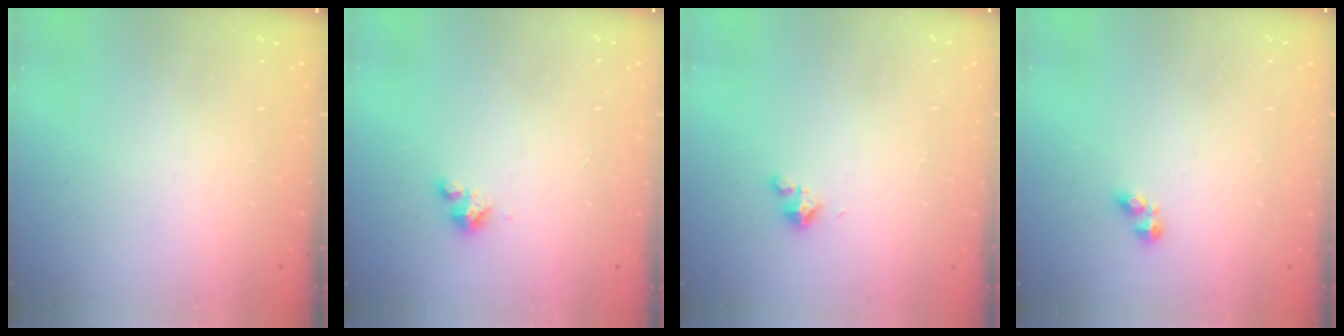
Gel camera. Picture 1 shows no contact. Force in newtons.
{"total": 2.0, "press": 2.0, "slide": 0.3}
{"total": 2.7, "press": 2.6, "slide": 0.4}
{"total": 3.1, "press": 3.0, "slide": 0.4}